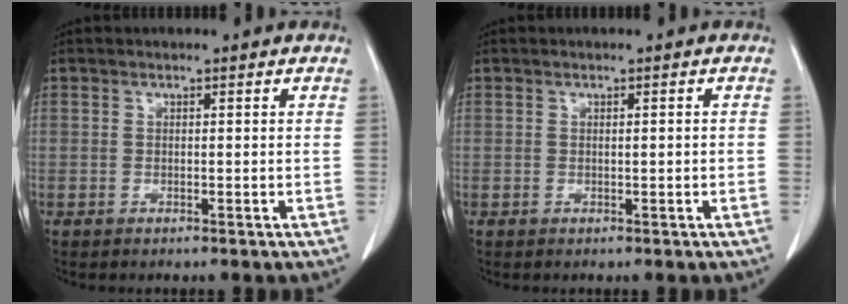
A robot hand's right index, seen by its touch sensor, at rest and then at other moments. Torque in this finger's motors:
{"motor_torque": [-0.07, 0.00, -0.04, -0.01]}